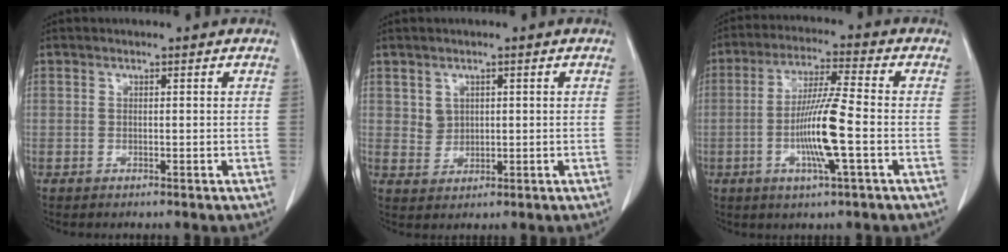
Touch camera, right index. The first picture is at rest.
{"total": 2.6, "force": [1.0, 2.2, 0.8], "torque": [-0.014, 0.000, 0.023]}
{"total": 10.5, "force": [-2.4, -0.2, 10.2], "torque": [-0.199, -0.009, -0.051]}